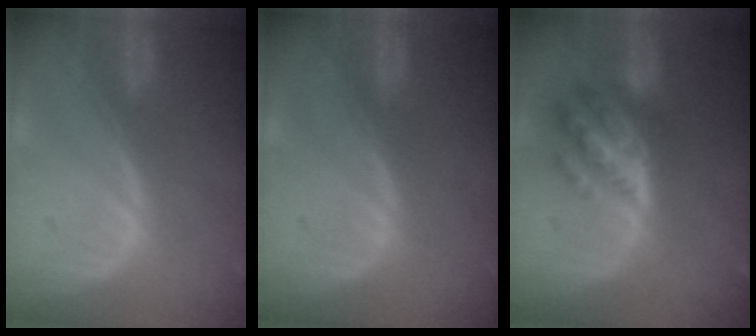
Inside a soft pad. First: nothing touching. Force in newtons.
{"total": 0.0}
{"total": 7.7, "press": 7.7, "slide": 0.4}